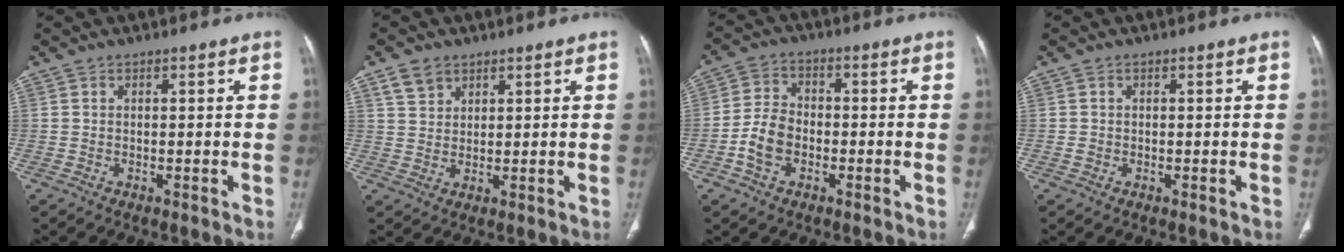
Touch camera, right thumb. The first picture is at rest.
{"total": 4.3, "force": [2.7, 2.9, 1.6], "torque": [-0.020, -0.009, 0.058]}
{"total": 7.0, "force": [-2.3, 4.9, 4.4], "torque": [-0.080, 0.019, -0.051]}
{"total": 0.7, "force": [-0.2, 0.6, 0.3], "torque": [-0.004, 0.001, -0.002]}